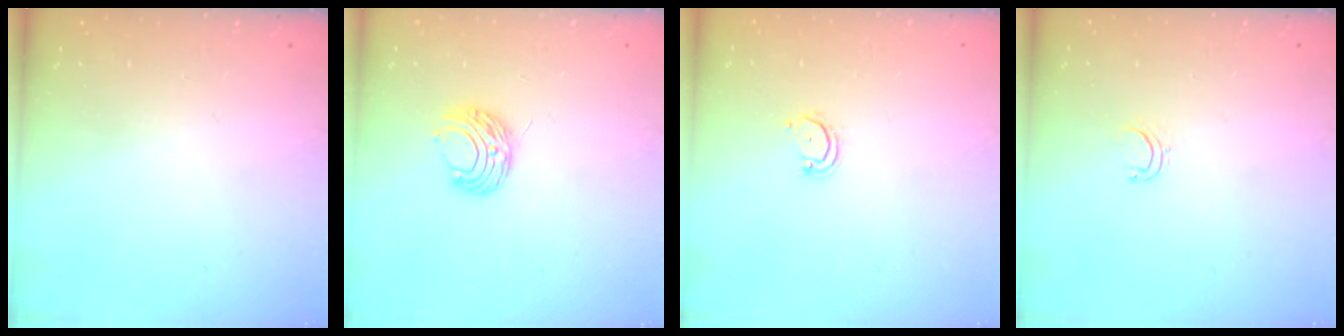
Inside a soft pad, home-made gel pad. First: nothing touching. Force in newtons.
{"total": 7.5, "press": 7.4, "slide": 0.6}
{"total": 2.8, "press": 2.8, "slide": 0.3}
{"total": 3.3, "press": 3.2, "slide": 0.3}